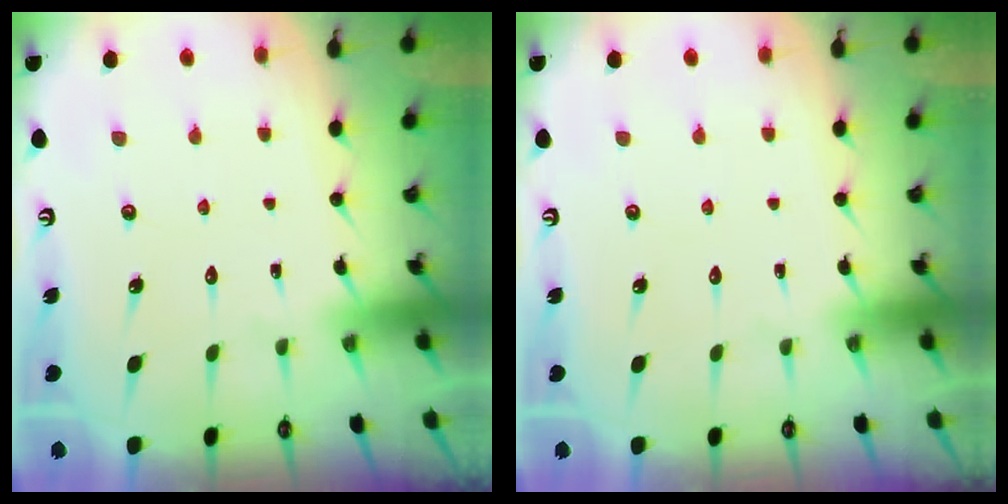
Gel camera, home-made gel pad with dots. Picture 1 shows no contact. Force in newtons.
{"total": 0.0}